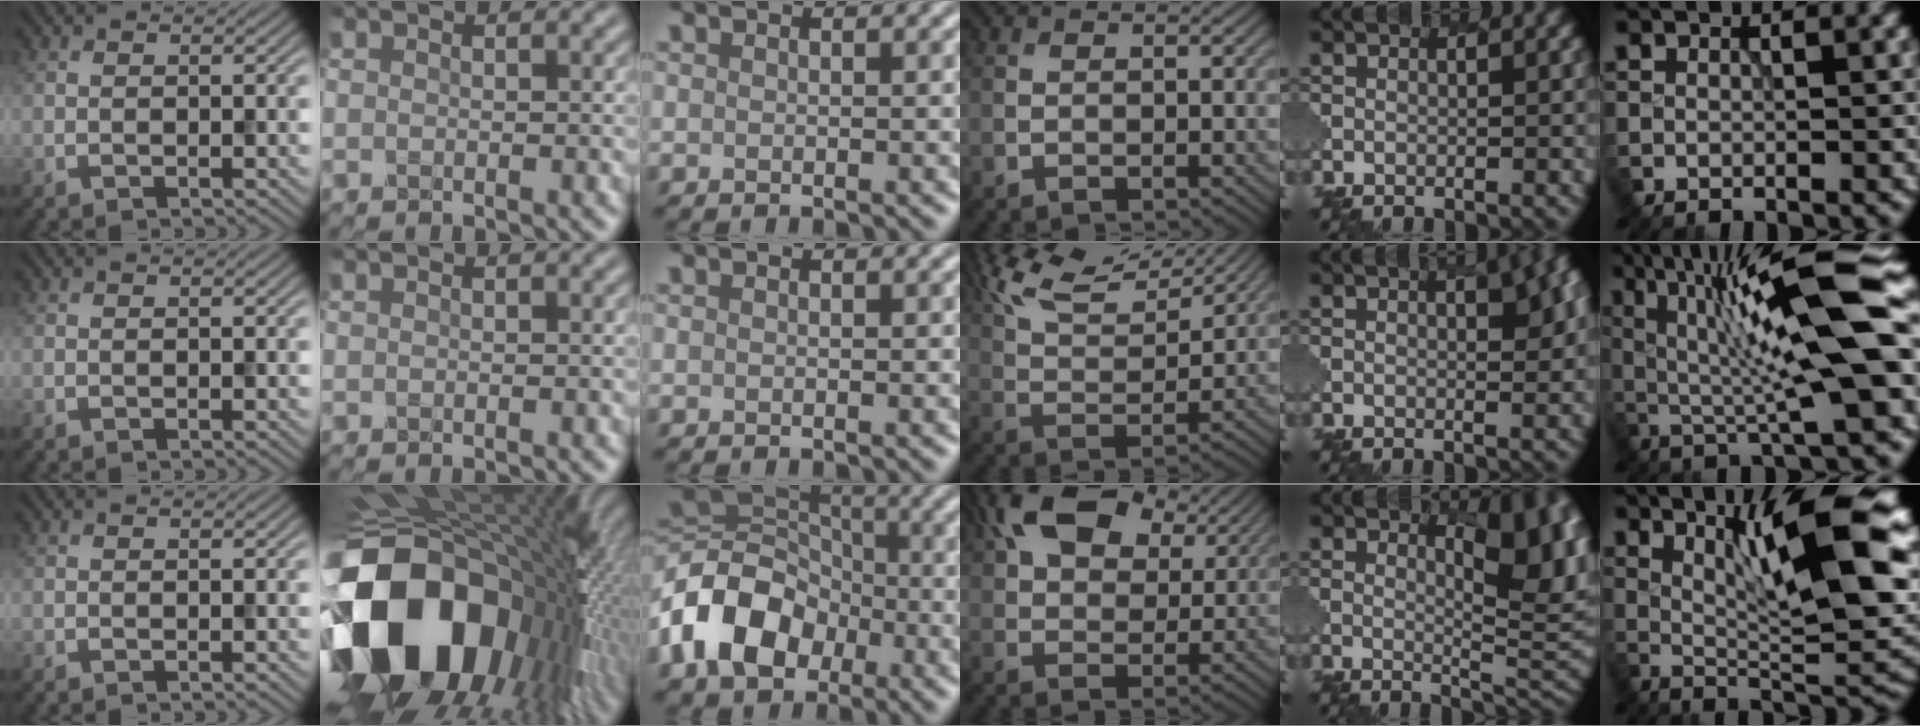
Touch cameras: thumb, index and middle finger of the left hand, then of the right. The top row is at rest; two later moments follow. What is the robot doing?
{"motion": "dispense", "object": "glue stick"}